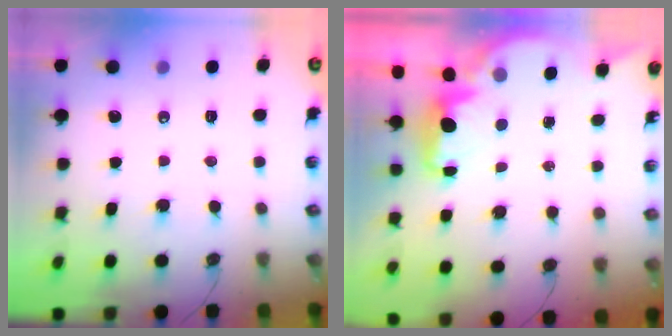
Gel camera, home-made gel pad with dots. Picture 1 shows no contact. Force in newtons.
{"total": 2.5, "press": 2.4, "slide": 0.8}